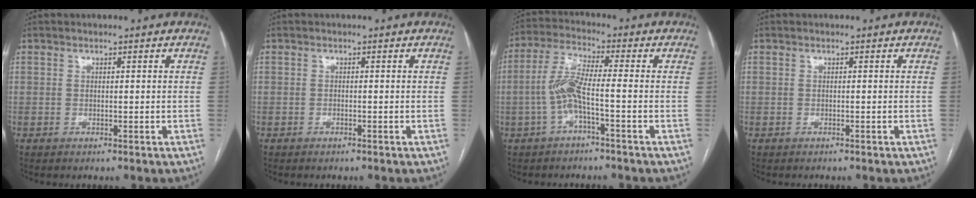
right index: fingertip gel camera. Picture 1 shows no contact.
{"total": 0.0}
{"total": 6.7, "force": [-1.7, 0.5, 6.4], "torque": [-0.142, 0.016, -0.038]}
{"total": 0.0}